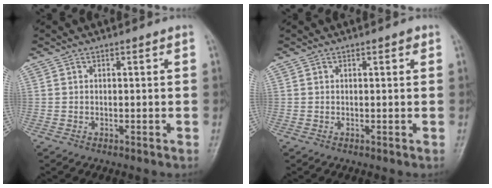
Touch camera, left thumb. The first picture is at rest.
{"total": 0.9, "force": [0.5, 0.3, 0.7], "torque": [-0.008, 0.000, 0.005]}